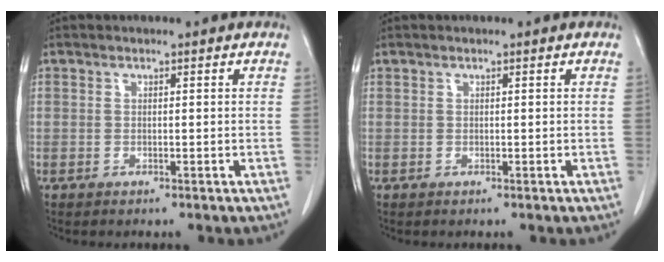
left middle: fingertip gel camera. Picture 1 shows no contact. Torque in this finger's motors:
{"motor_torque": [0.24, -0.29, -0.06, -0.01]}